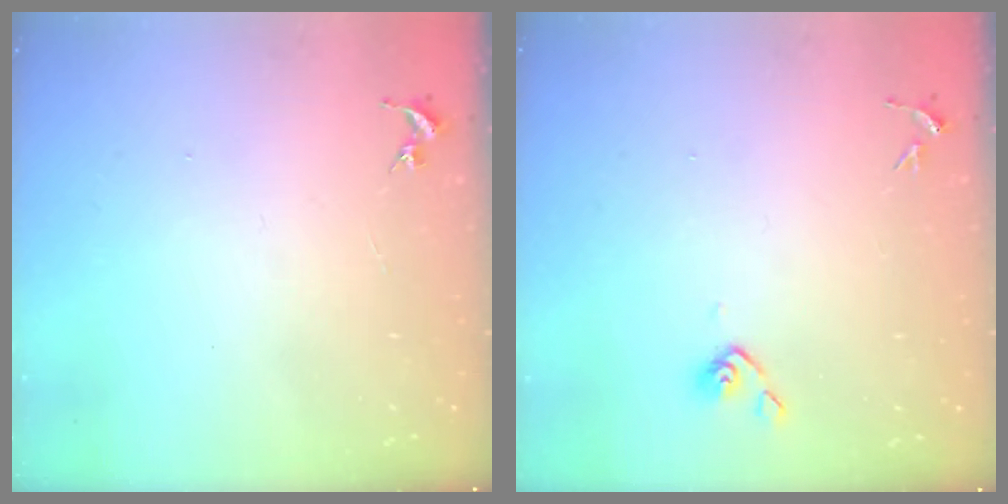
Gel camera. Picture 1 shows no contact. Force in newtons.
{"total": 4.2, "press": 4.1, "slide": 1.1}